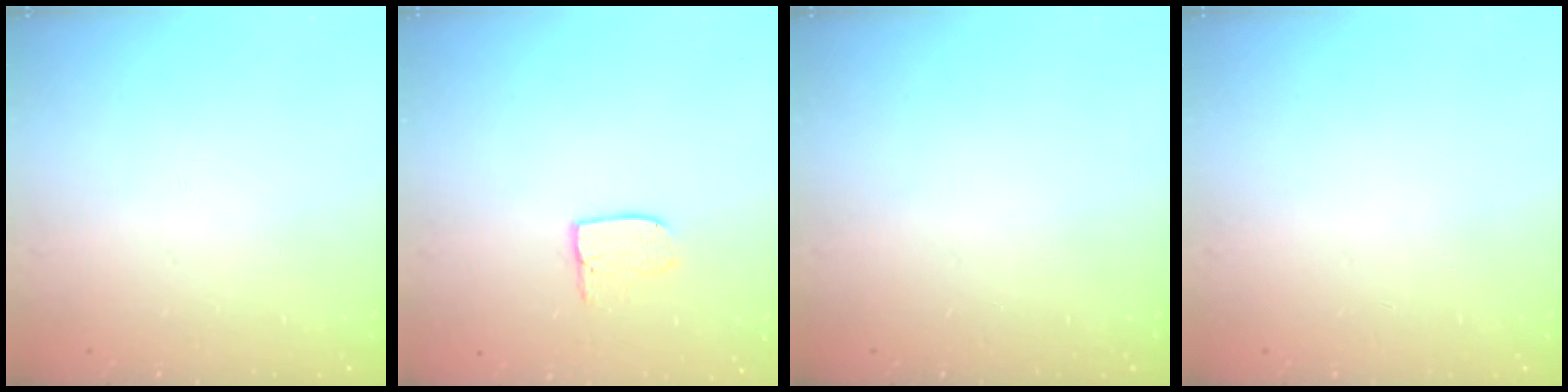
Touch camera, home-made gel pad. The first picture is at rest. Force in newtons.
{"total": 6.0, "press": 6.0, "slide": 0.3}
{"total": 0.0}
{"total": 0.0}